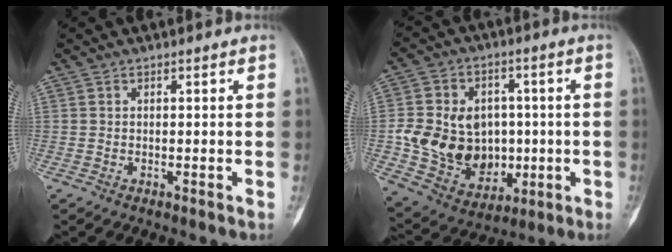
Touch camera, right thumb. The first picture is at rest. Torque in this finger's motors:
{"motor_torque": [1.21, 1.46, 1.01, -0.40, 0.46]}